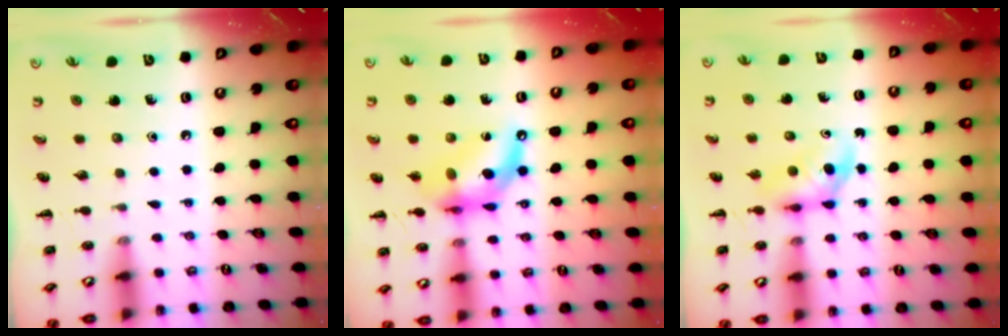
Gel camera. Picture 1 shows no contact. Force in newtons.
{"total": 12.6, "press": 12.1, "slide": 3.4}
{"total": 3.9, "press": 3.8, "slide": 1.1}